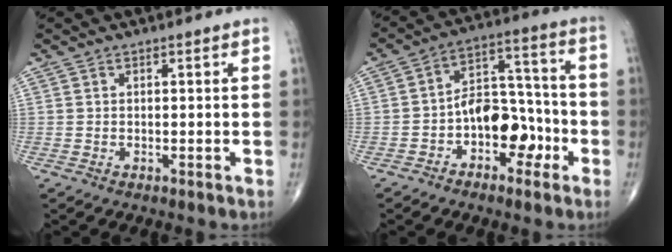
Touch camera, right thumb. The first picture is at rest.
{"total": 11.2, "force": [-4.0, 7.2, 7.5], "torque": [-0.079, 0.052, -0.071]}